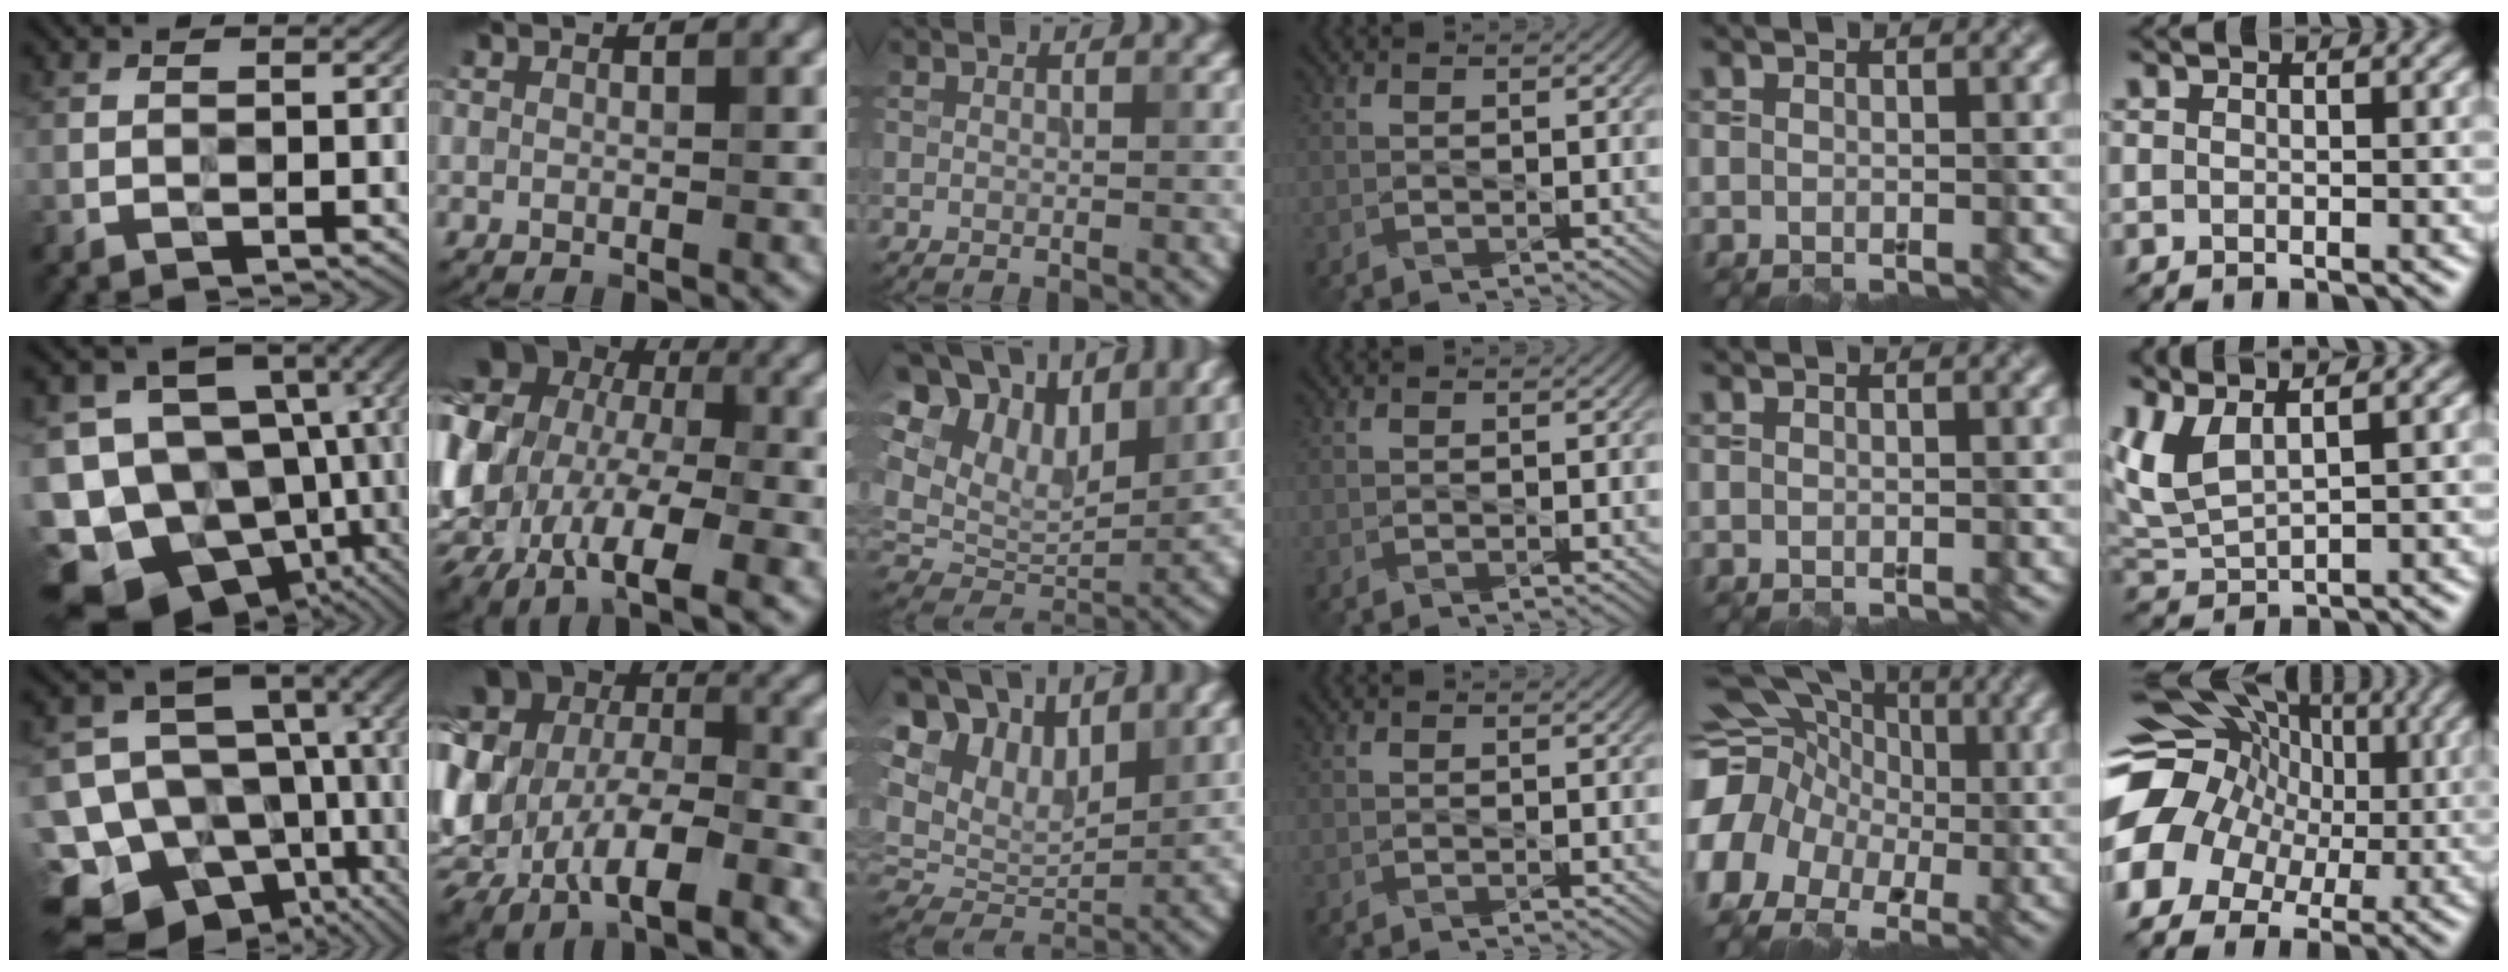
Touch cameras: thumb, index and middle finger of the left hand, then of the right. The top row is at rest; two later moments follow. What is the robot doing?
{"motion": "wipe", "object": "paper plate"}